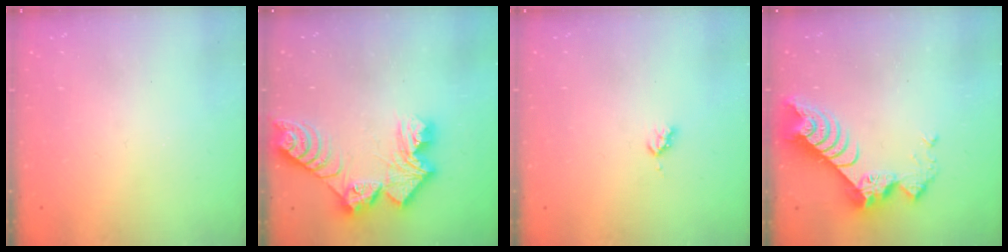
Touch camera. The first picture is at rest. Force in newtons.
{"total": 13.7, "press": 13.6, "slide": 1.2}
{"total": 3.1, "press": 3.0, "slide": 0.5}
{"total": 9.9, "press": 9.9, "slide": 0.8}